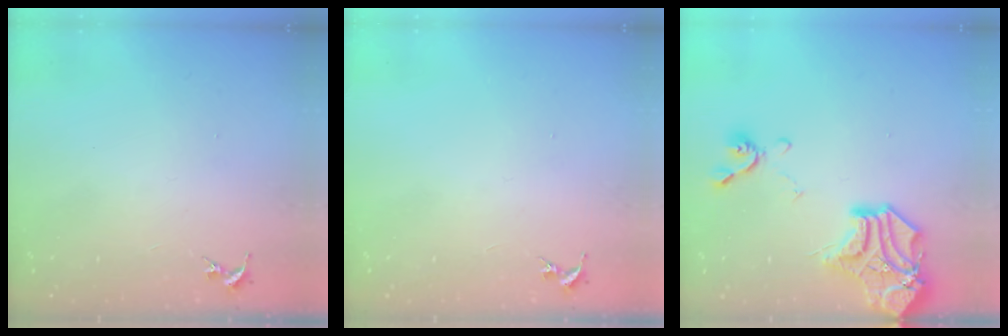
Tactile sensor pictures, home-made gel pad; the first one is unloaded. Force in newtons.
{"total": 0.0}
{"total": 17.6, "press": 17.6, "slide": 1.5}